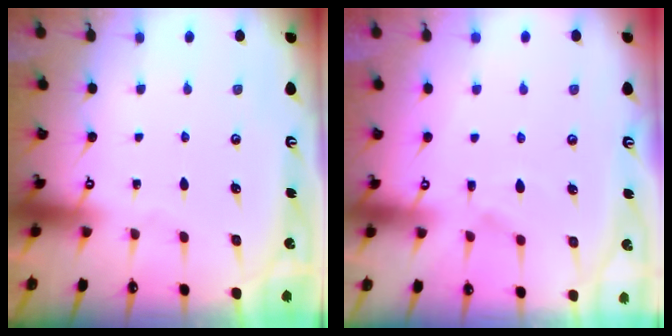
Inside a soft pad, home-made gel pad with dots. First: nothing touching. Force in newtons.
{"total": 1.7, "press": 1.0, "slide": 1.3}